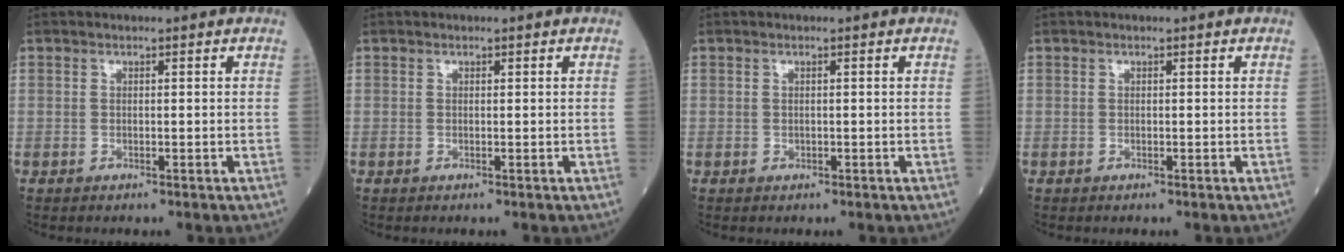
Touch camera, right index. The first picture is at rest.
{"total": 0.0}
{"total": 0.0}
{"total": 0.0}